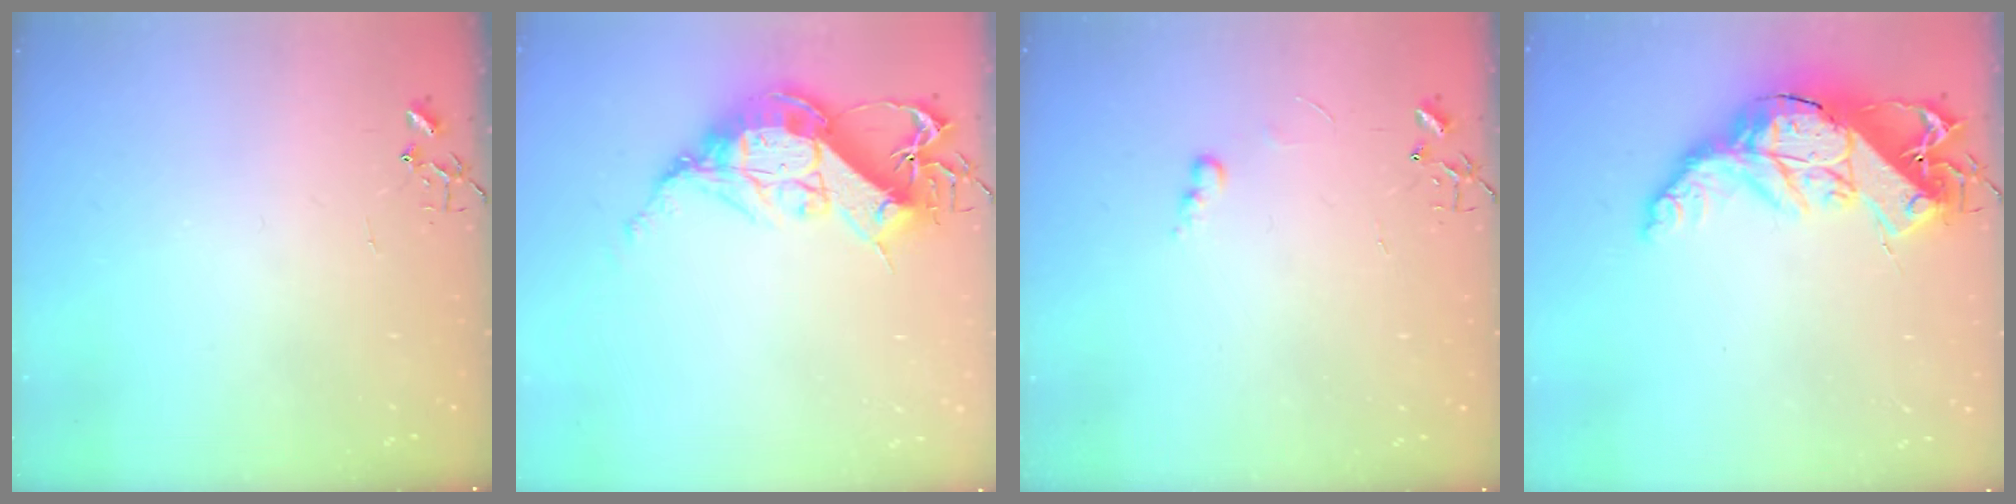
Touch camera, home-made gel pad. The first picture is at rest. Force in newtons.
{"total": 15.7, "press": 15.6, "slide": 1.4}
{"total": 5.6, "press": 5.6, "slide": 0.7}
{"total": 19.6, "press": 19.6, "slide": 1.2}